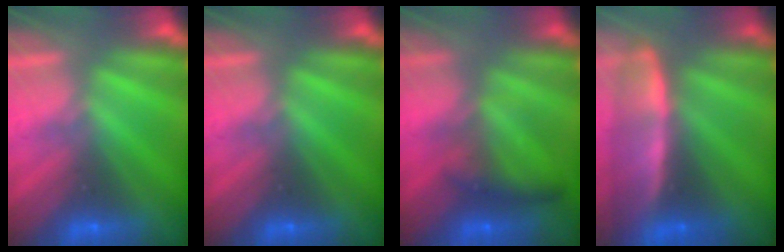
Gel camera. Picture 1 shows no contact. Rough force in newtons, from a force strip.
{"total": 0.0}
{"total": 8.7}
{"total": 5.8}